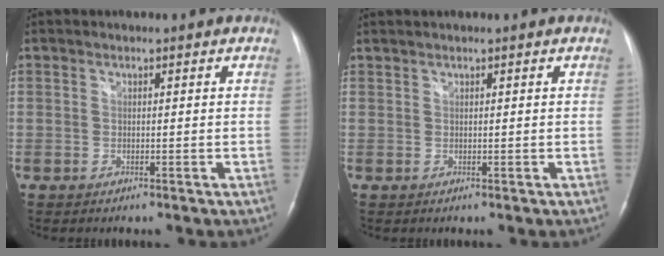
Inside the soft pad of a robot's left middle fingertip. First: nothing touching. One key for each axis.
{"total": 0.7, "fx": 0.7, "fy": -0.1, "fz": 0.2, "tx": -0.007, "ty": 0.009, "tz": 0.018}